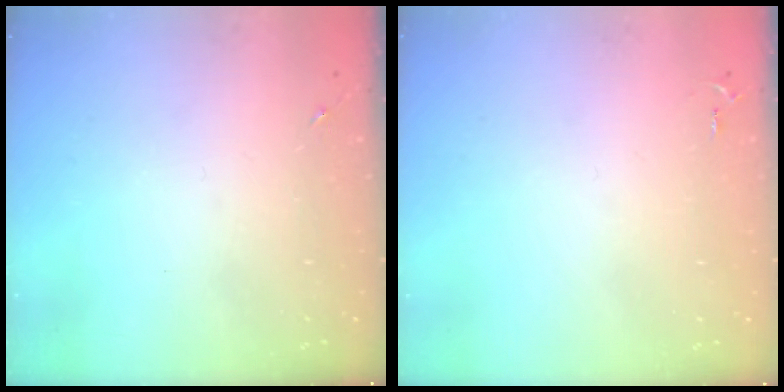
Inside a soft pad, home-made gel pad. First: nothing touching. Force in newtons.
{"total": 2.6, "press": 2.6, "slide": 0.4}